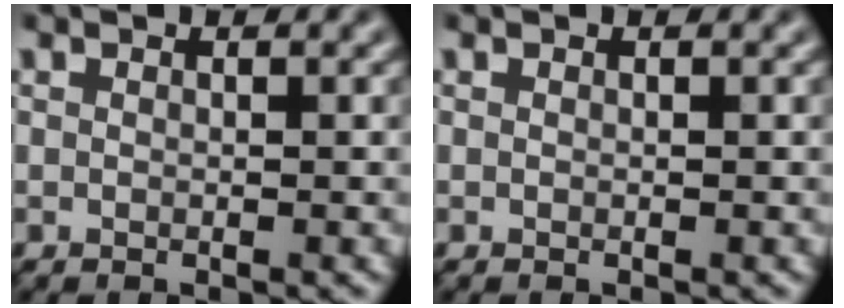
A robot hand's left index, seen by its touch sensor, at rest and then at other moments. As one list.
[{"total": 0.0}]